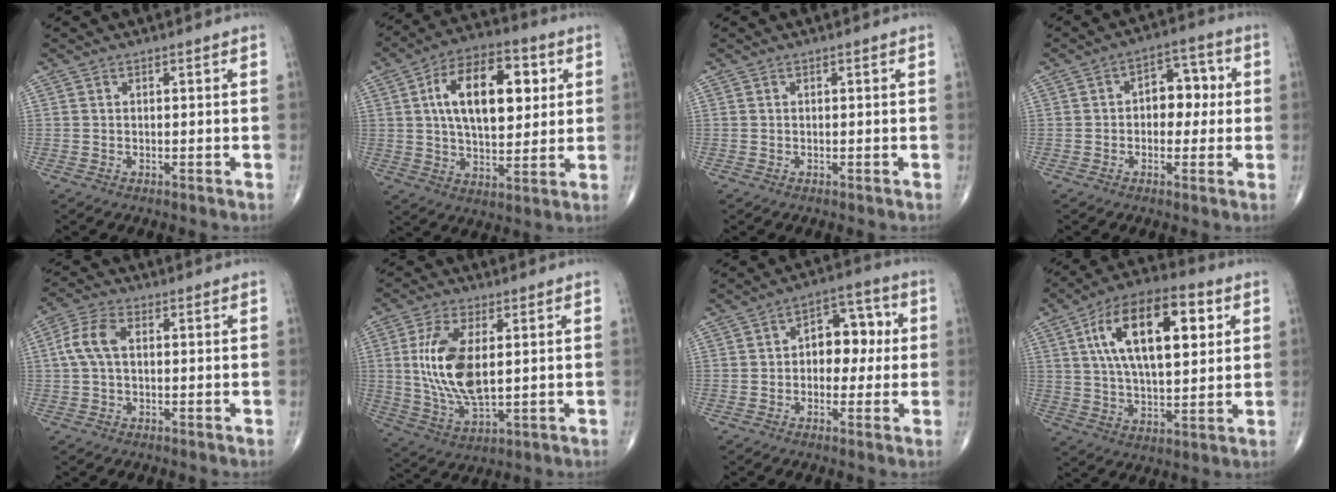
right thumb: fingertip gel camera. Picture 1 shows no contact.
{"total": 18.2, "force": [4.5, 9.8, 14.7], "torque": [-0.206, 0.003, 0.071]}
{"total": 0.0}
{"total": 7.7, "force": [0.5, 5.2, 5.7], "torque": [-0.039, 0.023, -0.001]}
{"total": 6.2, "force": [0.7, 3.6, 5.0], "torque": [-0.116, 0.020, 0.009]}
{"total": 13.2, "force": [1.8, 6.1, 11.5], "torque": [-0.235, -0.013, 0.043]}
{"total": 10.9, "force": [0.7, 7.2, 8.2], "torque": [-0.072, 0.032, 0.001]}
{"total": 20.3, "force": [6.2, 9.3, 16.9], "torque": [-0.265, 0.002, 0.098]}